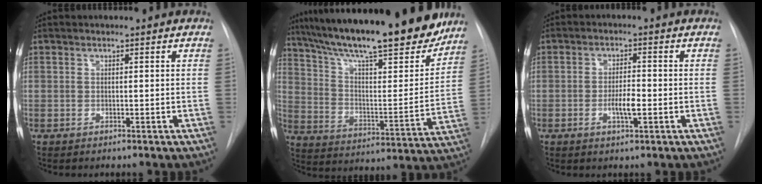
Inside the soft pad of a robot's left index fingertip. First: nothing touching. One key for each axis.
{"total": 26.4, "fx": 21.9, "fy": 3.9, "fz": 14.1, "tx": -0.238, "ty": -0.017, "tz": 0.325}
{"total": 3.8, "fx": -1.1, "fy": 0.8, "fz": 3.6, "tx": -0.063, "ty": 0.000, "tz": -0.016}